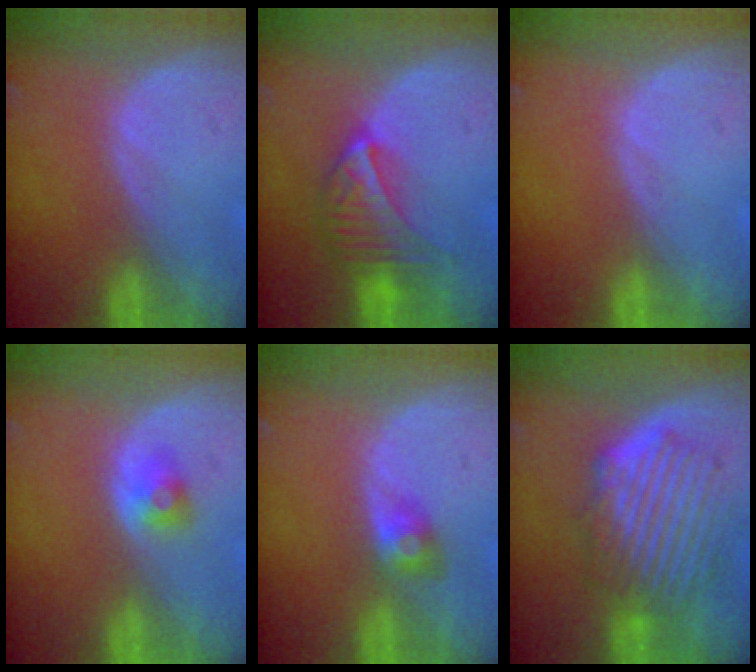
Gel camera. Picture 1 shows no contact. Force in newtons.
{"total": 7.1, "press": 6.3, "slide": 3.3}
{"total": 0.0}
{"total": 2.4, "press": 2.3, "slide": 0.8}
{"total": 2.8, "press": 2.6, "slide": 1.1}
{"total": 9.6, "press": 8.5, "slide": 4.5}